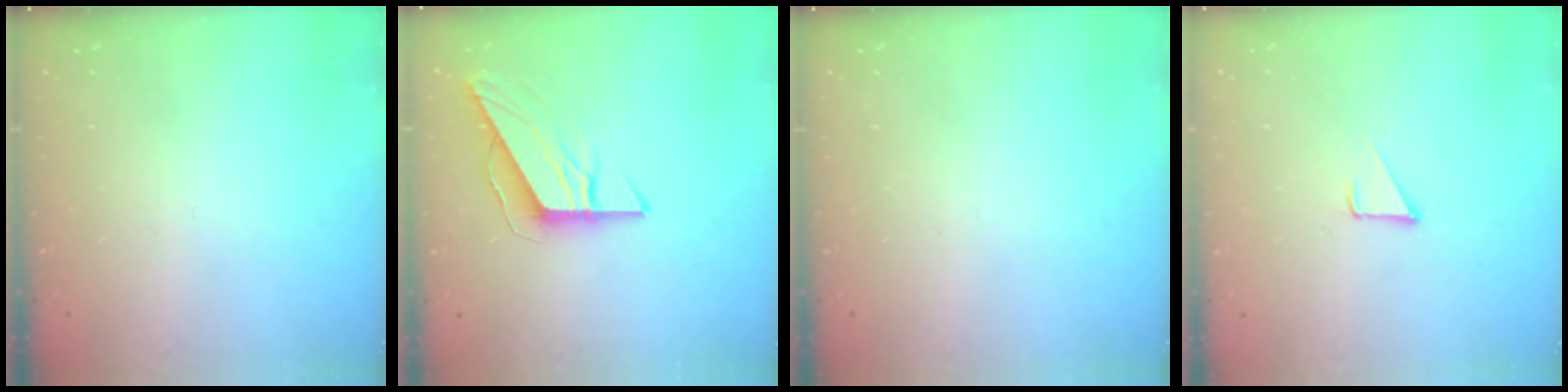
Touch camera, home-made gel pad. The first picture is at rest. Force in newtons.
{"total": 8.3, "press": 8.3, "slide": 0.7}
{"total": 0.0}
{"total": 3.6, "press": 3.6, "slide": 0.3}